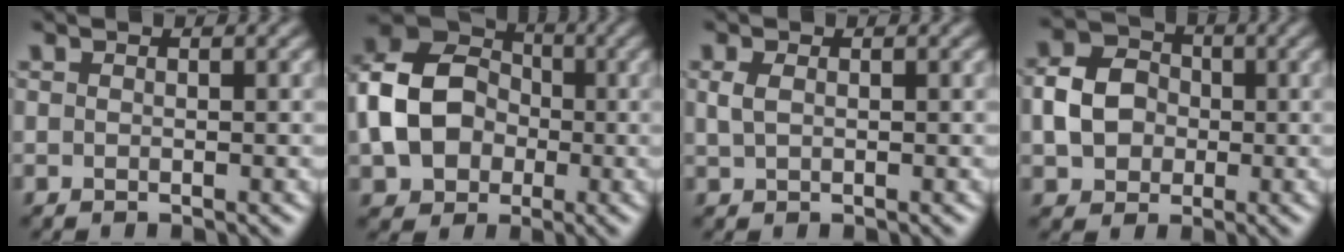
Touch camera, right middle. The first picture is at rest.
{"total": 9.2, "force": [-1.3, 7.3, 5.6], "torque": [-0.120, 0.003, -0.035]}
{"total": 1.3, "force": [0.3, 0.8, 0.9], "torque": [-0.026, 0.001, 0.007]}
{"total": 4.7, "force": [-0.4, 4.0, 2.5], "torque": [-0.047, 0.007, -0.011]}